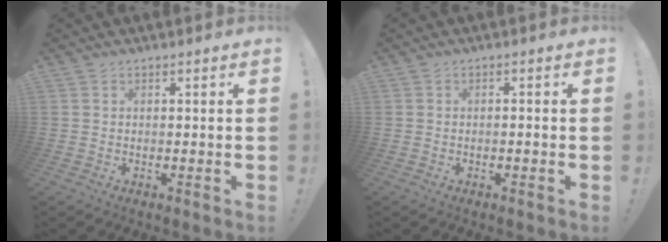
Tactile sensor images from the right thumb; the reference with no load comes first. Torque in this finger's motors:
{"motor_torque": [-0.09, 0.01, -0.20, 0.08, 0.04]}